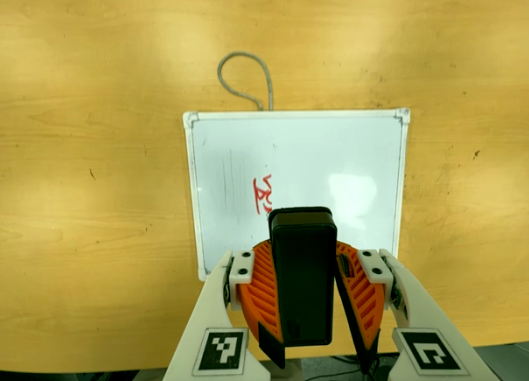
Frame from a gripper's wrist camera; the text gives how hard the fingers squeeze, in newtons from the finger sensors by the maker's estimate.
{"total": 9.6, "left": 9.7, "right": 9.4}